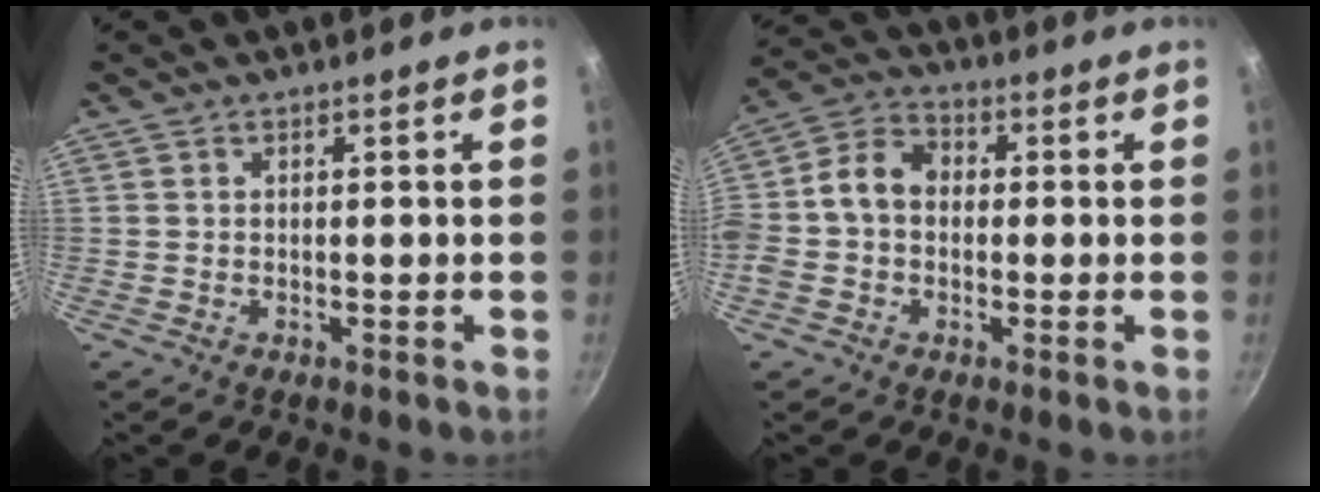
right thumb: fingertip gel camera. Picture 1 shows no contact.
{"total": 9.0, "force": [-0.3, 7.1, 5.6], "torque": [-0.081, 0.026, -0.030]}